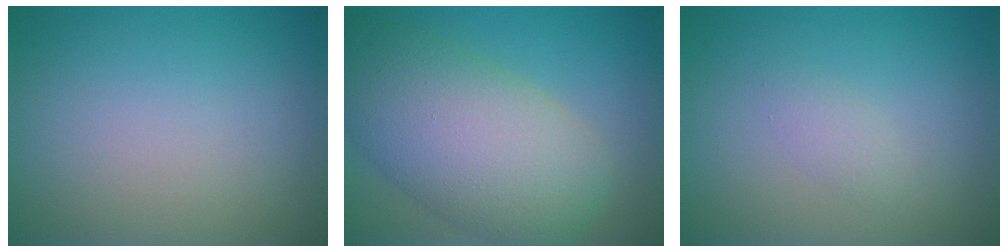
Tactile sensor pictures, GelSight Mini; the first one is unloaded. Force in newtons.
{"total": 10.0, "press": 10.0, "slide": 0.4}
{"total": 1.1, "press": 1.1, "slide": 0.1}